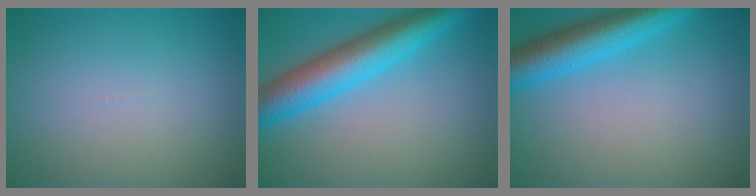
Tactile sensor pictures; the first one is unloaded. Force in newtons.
{"total": 7.8, "press": 7.8, "slide": 0.2}
{"total": 6.3, "press": 6.3, "slide": 0.2}